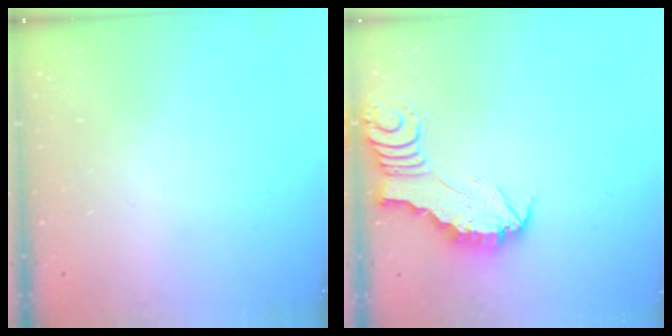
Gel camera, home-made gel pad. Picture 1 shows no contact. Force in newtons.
{"total": 2.9, "press": 2.9, "slide": 0.2}